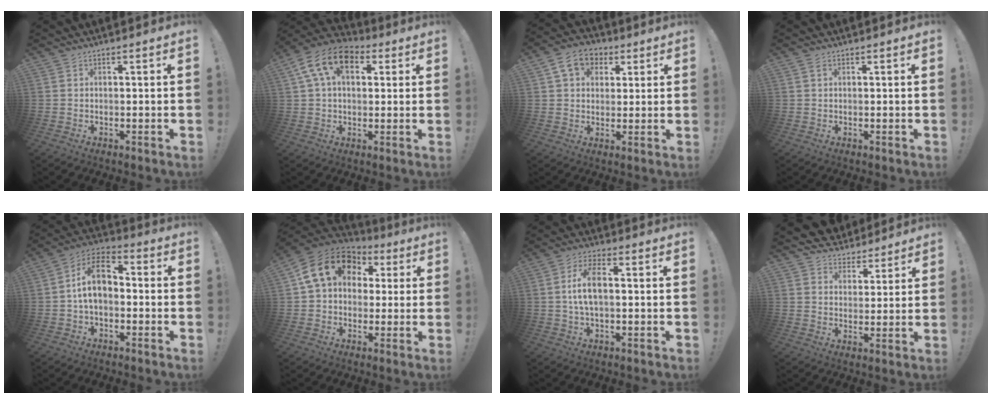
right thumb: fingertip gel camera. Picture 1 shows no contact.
{"total": 14.7, "force": [5.3, 9.3, 10.0], "torque": [-0.174, -0.004, 0.099]}
{"total": 10.7, "force": [4.8, 8.1, 5.1], "torque": [-0.079, -0.008, 0.095]}
{"total": 1.3, "force": [0.7, 0.7, 0.9], "torque": [-0.012, -0.002, 0.012]}
{"total": 12.1, "force": [0.3, 7.6, 9.3], "torque": [-0.161, 0.018, 0.009]}
{"total": 17.5, "force": [5.9, 12.8, 10.4], "torque": [-0.168, -0.007, 0.109]}
{"total": 8.3, "force": [0.5, 3.7, 7.4], "torque": [-0.138, 0.004, 0.008]}
{"total": 5.5, "force": [3.9, 3.8, 0.3], "torque": [-0.005, -0.033, 0.078]}